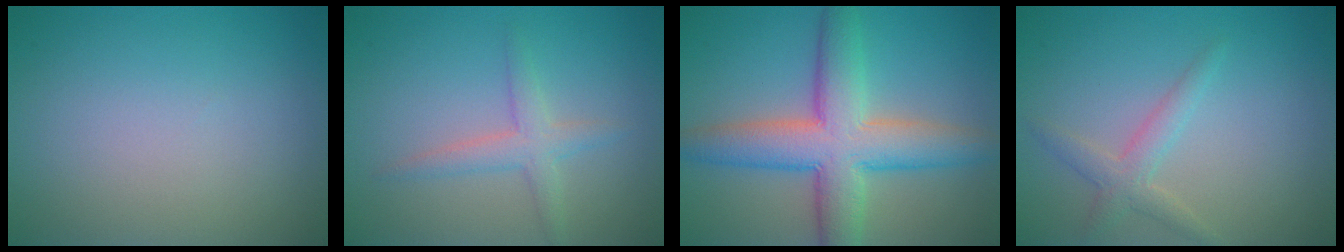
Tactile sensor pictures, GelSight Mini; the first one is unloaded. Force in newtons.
{"total": 2.3, "press": 2.3, "slide": 0.2}
{"total": 8.4, "press": 8.4, "slide": 0.3}
{"total": 2.2, "press": 2.2, "slide": 0.1}